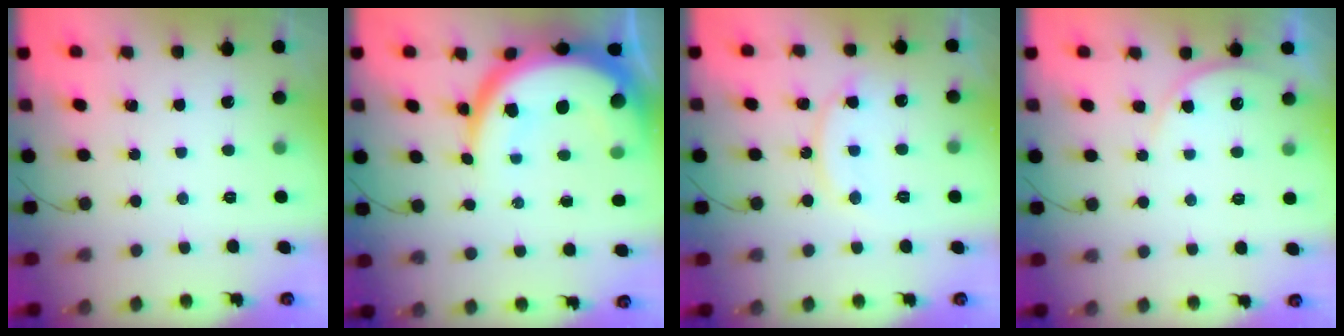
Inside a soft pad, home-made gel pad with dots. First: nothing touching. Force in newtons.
{"total": 18.6, "press": 18.5, "slide": 1.5}
{"total": 11.6, "press": 11.5, "slide": 0.8}
{"total": 4.7, "press": 4.6, "slide": 0.6}